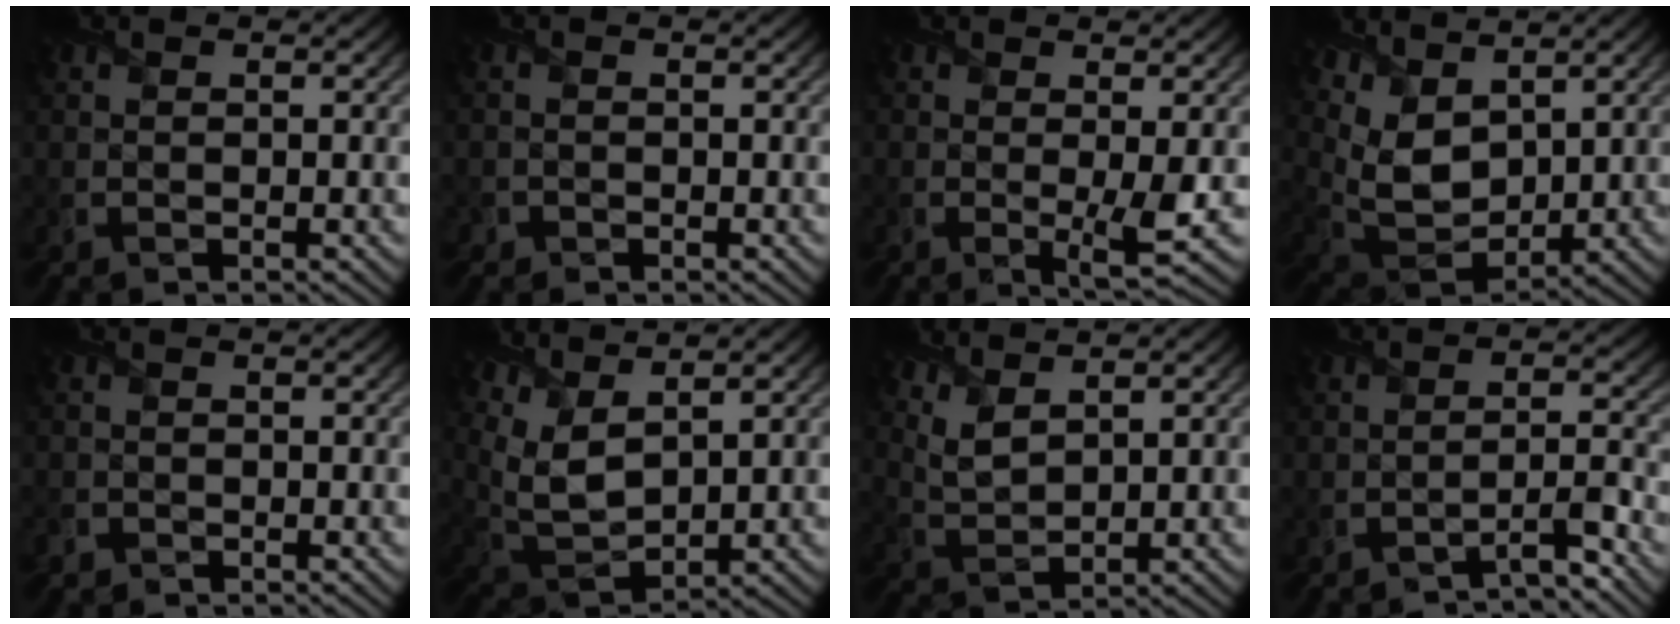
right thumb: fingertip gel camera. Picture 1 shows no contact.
{"total": 0.9, "force": [-0.5, 0.7, 0.0], "torque": [0.002, -0.004, -0.011]}
{"total": 3.0, "force": [0.0, 0.3, 2.9], "torque": [-0.058, -0.011, 0.000]}
{"total": 9.2, "force": [5.1, 5.0, 5.8], "torque": [-0.159, 0.002, 0.098]}
{"total": 1.3, "force": [-0.9, 0.9, 0.2], "torque": [-0.004, -0.004, -0.021]}
{"total": 8.7, "force": [4.9, 3.8, 6.1], "torque": [-0.171, 0.004, 0.104]}
{"total": 4.7, "force": [3.4, 1.8, 2.8], "torque": [-0.076, -0.003, 0.077]}
{"total": 3.5, "force": [-2.9, 0.5, 1.9], "torque": [-0.030, 0.013, -0.053]}